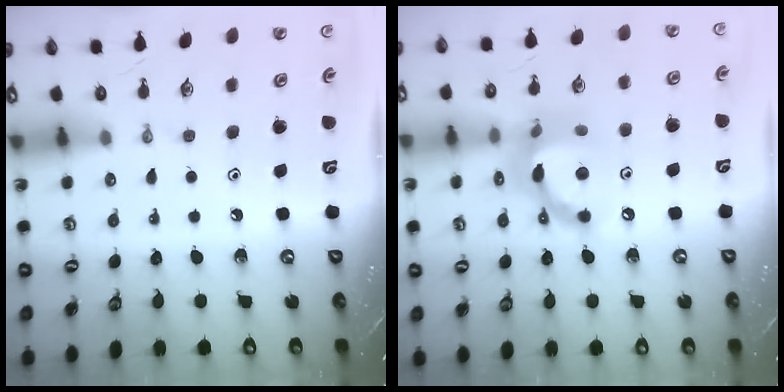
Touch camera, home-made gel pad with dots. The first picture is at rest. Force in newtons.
{"total": 14.0, "press": 13.9, "slide": 1.1}